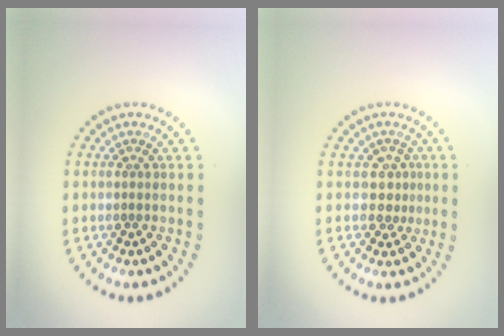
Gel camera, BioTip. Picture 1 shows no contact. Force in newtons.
{"total": 1.8, "press": 1.4, "slide": 1.2}